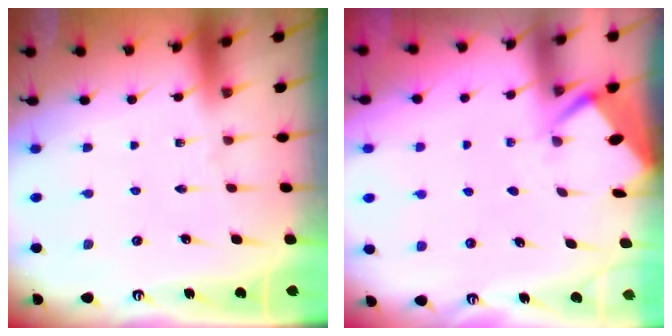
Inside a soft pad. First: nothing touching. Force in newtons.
{"total": 2.8, "press": 2.8, "slide": 0.3}